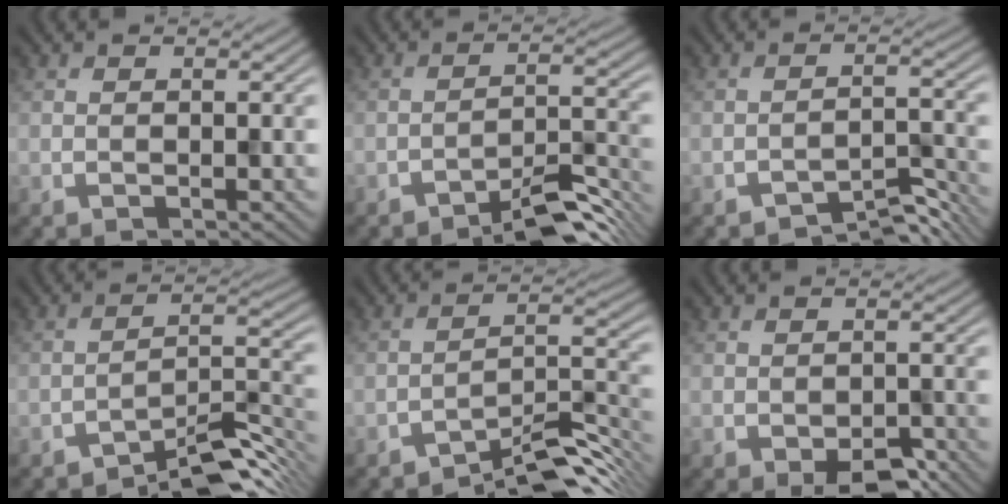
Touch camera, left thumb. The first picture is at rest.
{"total": 6.2, "force": [-4.7, 1.5, 3.8], "torque": [-0.052, 0.011, -0.075]}
{"total": 4.4, "force": [-3.8, 1.1, 2.1], "torque": [-0.027, 0.005, -0.057]}
{"total": 7.1, "force": [-5.6, 1.5, 4.0], "torque": [-0.057, 0.009, -0.099]}
{"total": 7.7, "force": [-6.2, 1.6, 4.3], "torque": [-0.060, 0.010, -0.111]}
{"total": 4.1, "force": [-2.6, 1.8, 2.6], "torque": [-0.037, -0.006, -0.036]}